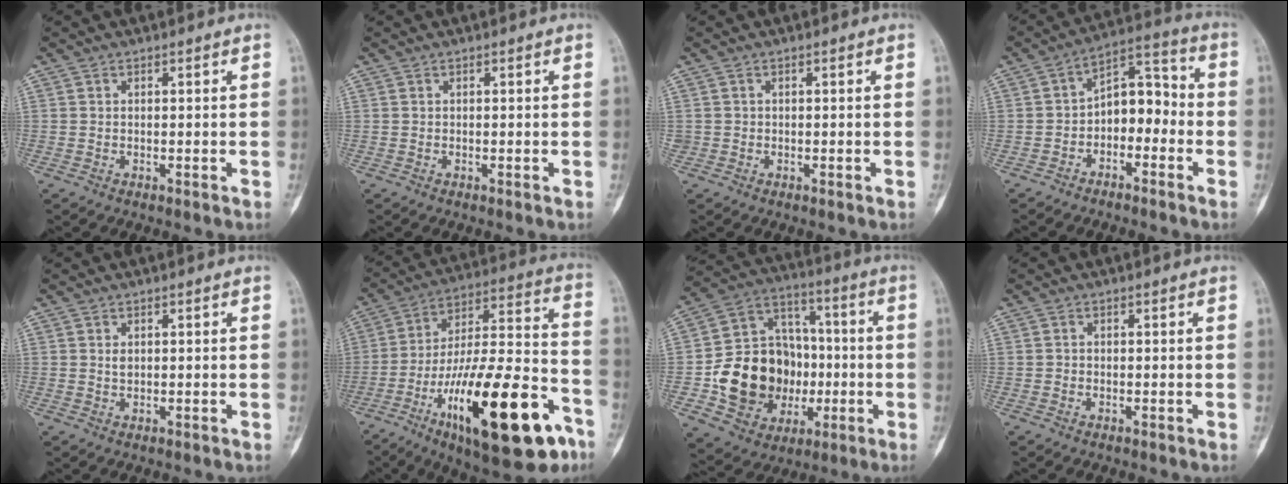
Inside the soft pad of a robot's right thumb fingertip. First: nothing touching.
{"total": 0.0}
{"total": 0.6, "force": [-0.1, 0.6, 0.0], "torque": [0.004, 0.005, -0.002]}
{"total": 9.5, "force": [-2.6, 6.0, 6.8], "torque": [-0.074, 0.051, -0.056]}
{"total": 1.0, "force": [0.3, 0.7, 0.7], "torque": [-0.009, -0.001, 0.007]}
{"total": 30.0, "force": [-13.9, 9.8, 24.7], "torque": [-0.380, 0.067, -0.214]}
{"total": 21.1, "force": [-3.2, 17.1, 12.0], "torque": [-0.157, 0.038, -0.039]}
{"total": 0.5, "force": [-0.1, 0.5, 0.1], "torque": [0.000, 0.003, -0.005]}